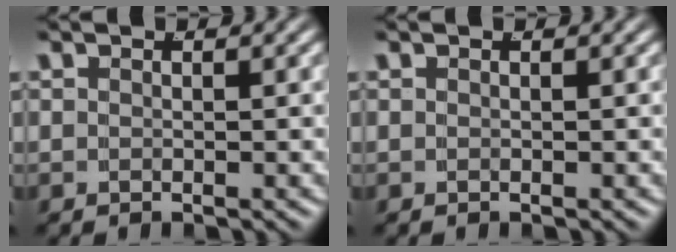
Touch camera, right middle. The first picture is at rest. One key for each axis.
{"total": 0.0}